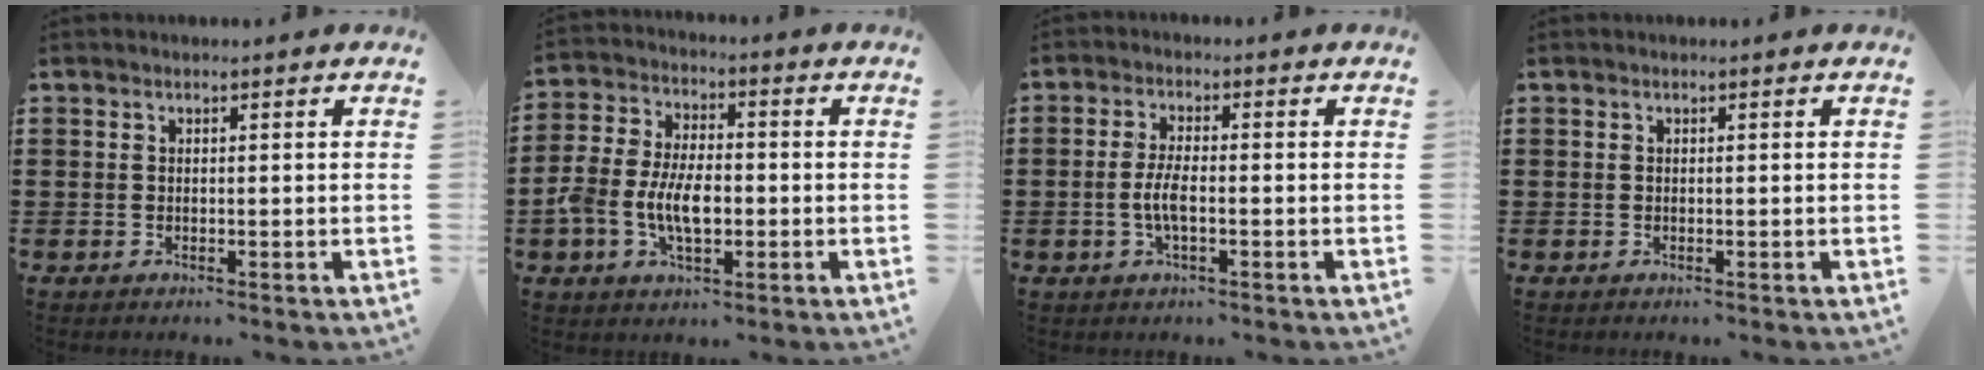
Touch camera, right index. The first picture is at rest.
{"total": 7.9, "force": [-1.9, 4.5, 6.2], "torque": [-0.151, -0.001, -0.043]}
{"total": 4.1, "force": [-0.8, 1.3, 3.8], "torque": [-0.090, -0.004, -0.022]}
{"total": 0.0}